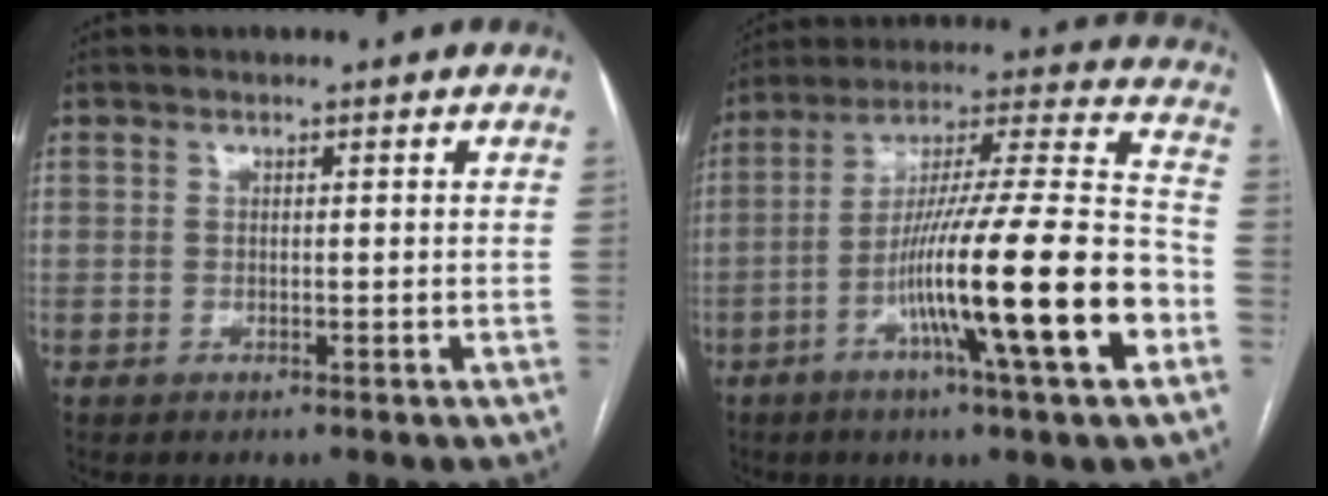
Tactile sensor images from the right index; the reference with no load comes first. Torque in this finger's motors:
{"motor_torque": [1.53, -0.61, 0.71, 0.21]}